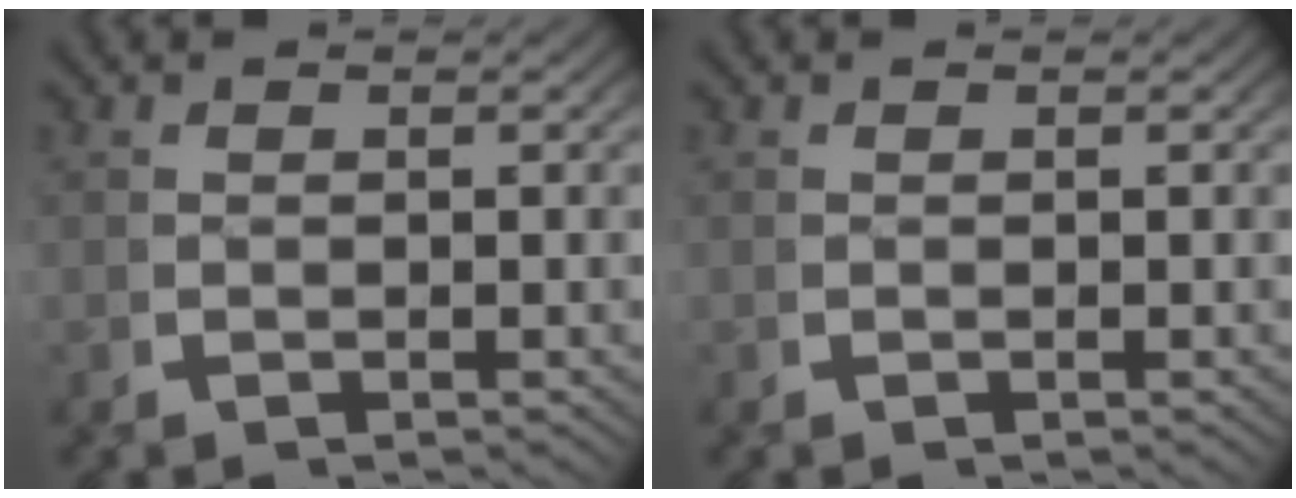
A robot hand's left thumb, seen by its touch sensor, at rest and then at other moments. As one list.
[{"total": 0.0}]